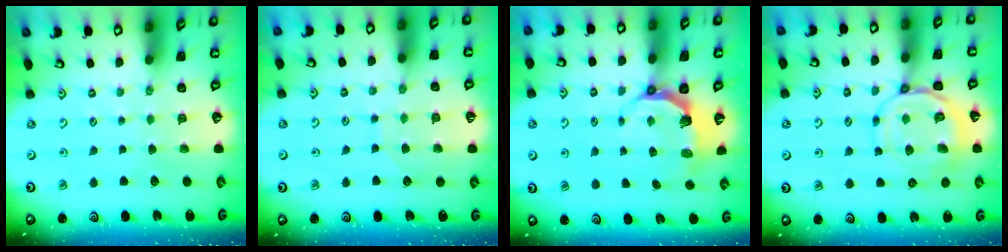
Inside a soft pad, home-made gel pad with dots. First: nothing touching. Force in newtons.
{"total": 6.7, "press": 6.7, "slide": 0.6}
{"total": 5.5, "press": 4.0, "slide": 3.7}
{"total": 11.4, "press": 11.3, "slide": 1.1}